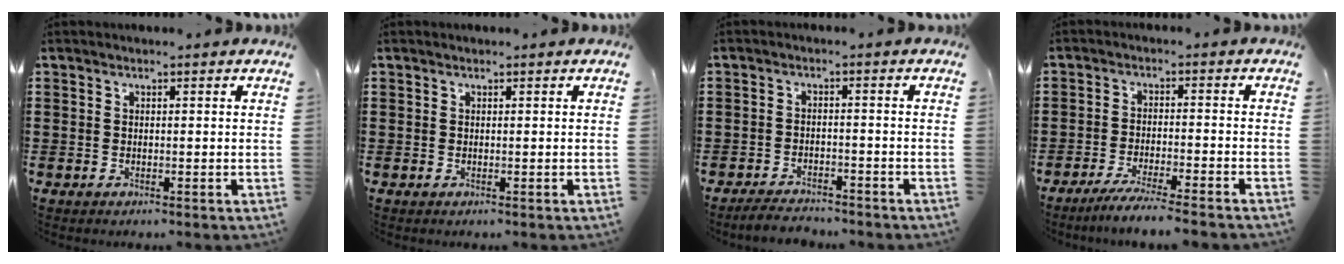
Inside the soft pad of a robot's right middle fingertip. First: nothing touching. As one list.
[{"total": 0.0}, {"total": 3.1, "force": [-3.0, 0.5, 0.4], "torque": [-0.011, 0.002, -0.062]}, {"total": 4.2, "force": [-3.9, -0.3, 1.7], "torque": [-0.034, -0.012, -0.076]}]